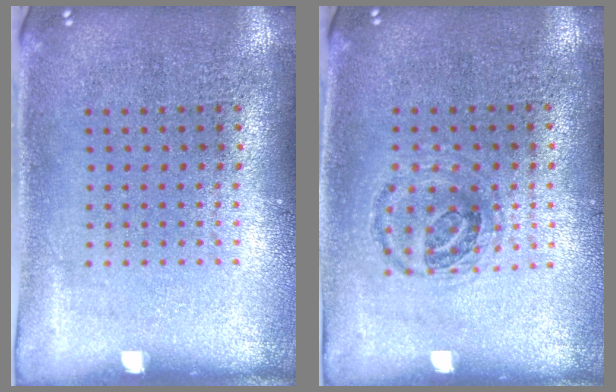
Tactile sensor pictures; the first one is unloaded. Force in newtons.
{"total": 1.0, "press": 0.9, "slide": 0.2}